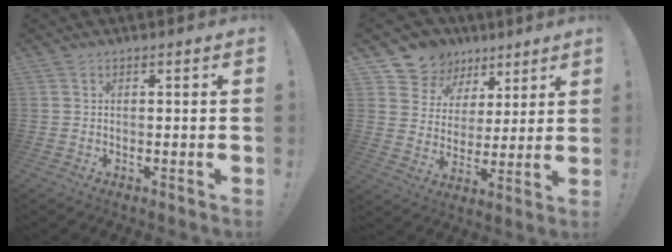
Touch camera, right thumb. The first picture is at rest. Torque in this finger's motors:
{"motor_torque": [-0.49, 0.48, 0.09, 0.09, 0.00]}